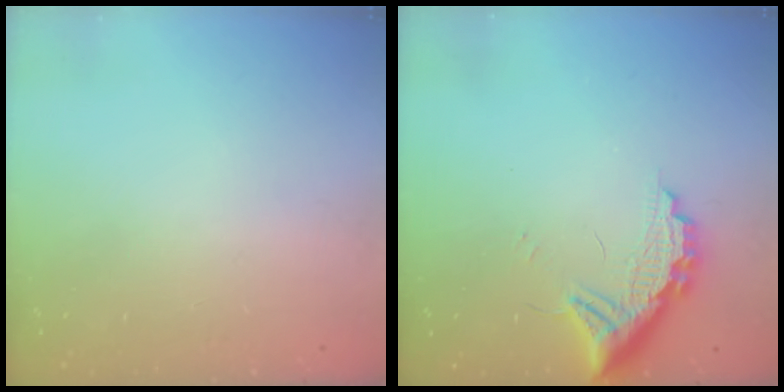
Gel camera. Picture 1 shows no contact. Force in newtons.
{"total": 10.9, "press": 10.9, "slide": 0.9}